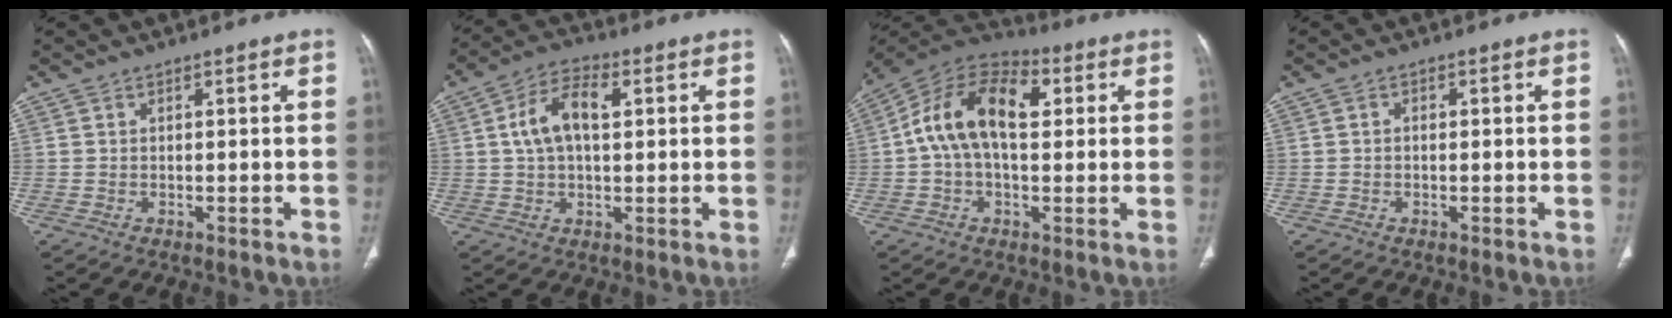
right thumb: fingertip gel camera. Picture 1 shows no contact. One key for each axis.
{"total": 9.5, "fx": 2.1, "fy": 5.2, "fz": 7.7, "tx": -0.143, "ty": 0.019, "tz": 0.035}
{"total": 15.3, "fx": 2.4, "fy": 9.0, "fz": 12.1, "tx": -0.207, "ty": 0.037, "tz": 0.035}
{"total": 0.9, "fx": -0.1, "fy": 0.7, "fz": 0.5, "tx": -0.007, "ty": 0.005, "tz": -0.003}